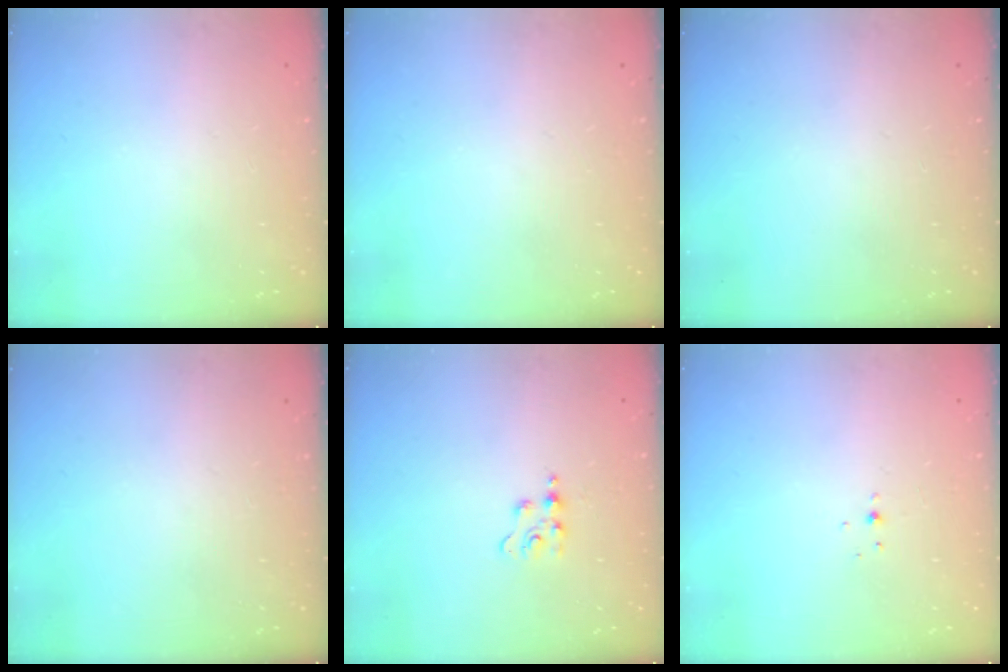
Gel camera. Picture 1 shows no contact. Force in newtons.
{"total": 0.0}
{"total": 0.0}
{"total": 0.0}
{"total": 3.4, "press": 3.3, "slide": 0.5}
{"total": 3.2, "press": 3.1, "slide": 0.9}